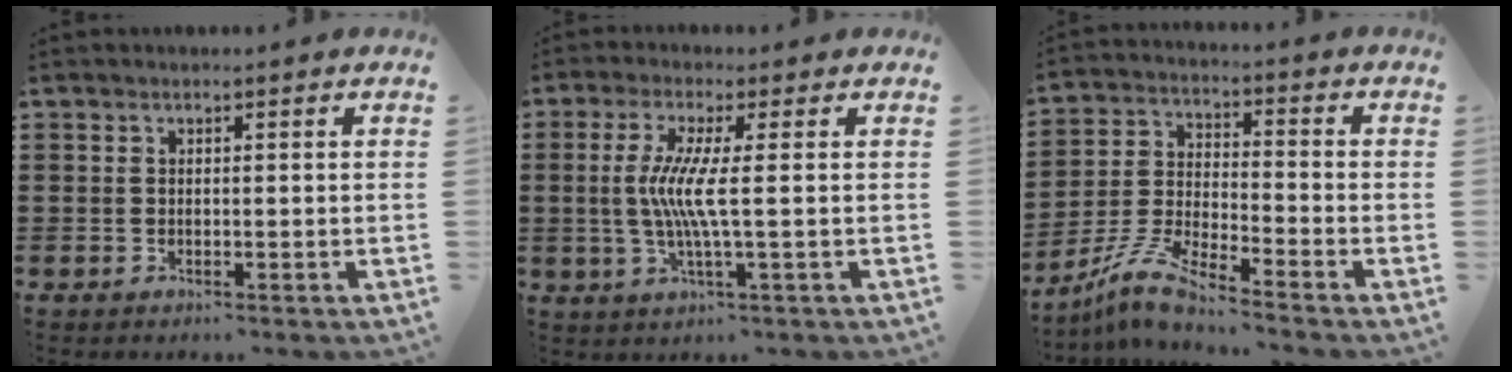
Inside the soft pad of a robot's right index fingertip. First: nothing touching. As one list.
[{"total": 6.6, "force": [0.0, -0.3, 6.6], "torque": [-0.137, -0.015, -0.008]}, {"total": 7.6, "force": [-6.7, -0.1, 3.6], "torque": [-0.099, -0.013, -0.139]}]